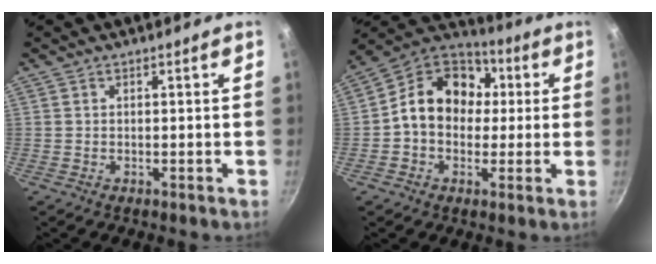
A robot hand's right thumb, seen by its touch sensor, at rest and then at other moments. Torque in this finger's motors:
{"motor_torque": [1.50, 2.12, 0.95, -0.41, 0.09]}